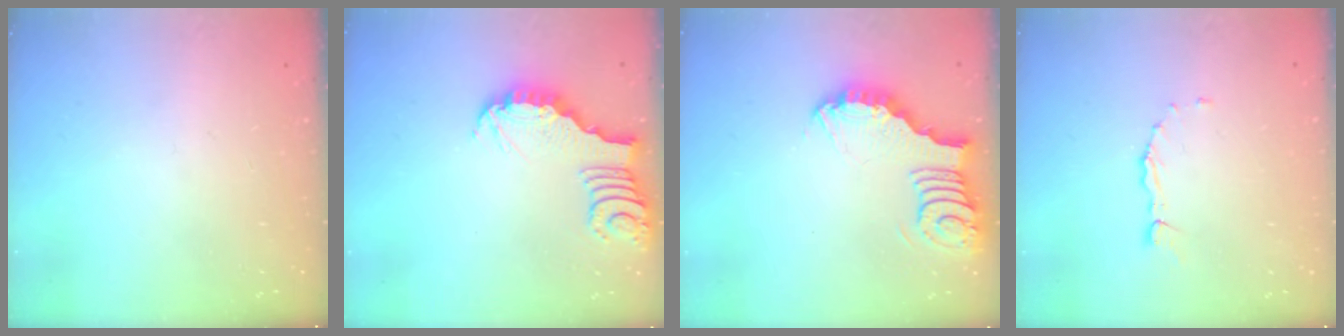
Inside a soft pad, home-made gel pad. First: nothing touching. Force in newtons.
{"total": 3.5, "press": 3.5, "slide": 0.4}
{"total": 4.9, "press": 4.8, "slide": 0.3}
{"total": 1.9, "press": 1.9, "slide": 0.2}